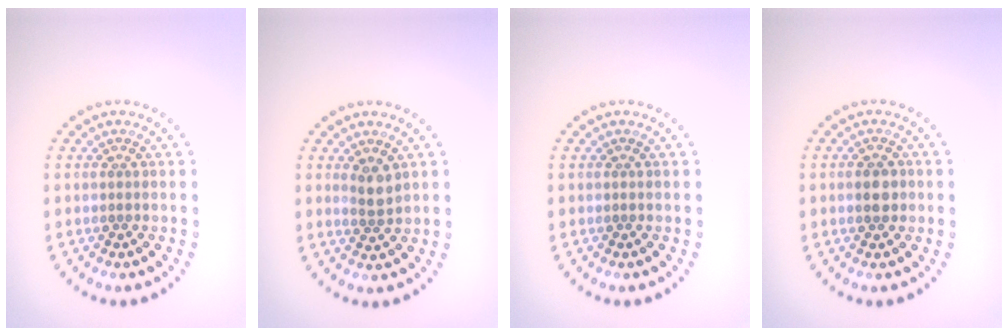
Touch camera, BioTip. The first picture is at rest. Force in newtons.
{"total": 1.9, "press": 1.6, "slide": 0.9}
{"total": 0.0}
{"total": 1.9, "press": 1.9, "slide": 0.1}